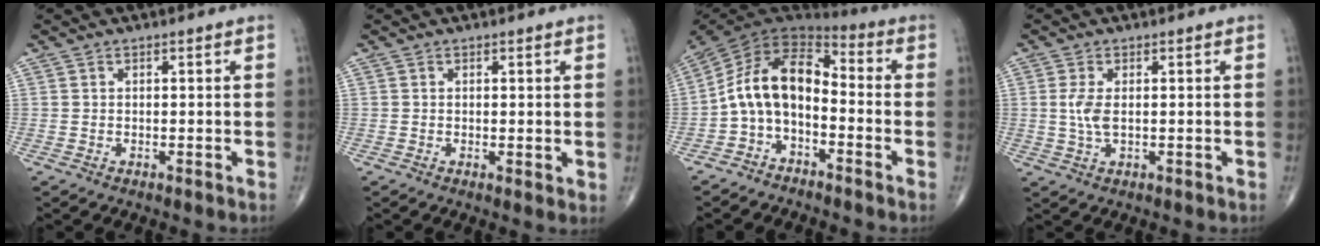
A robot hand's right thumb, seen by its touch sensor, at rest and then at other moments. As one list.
[{"total": 1.4, "force": [0.2, 0.4, 1.4], "torque": [-0.022, -0.007, 0.000]}, {"total": 12.3, "force": [-2.9, 7.5, 9.3], "torque": [-0.151, 0.080, -0.068]}, {"total": 3.8, "force": [0.3, 1.7, 3.4], "torque": [-0.084, -0.001, 0.009]}]